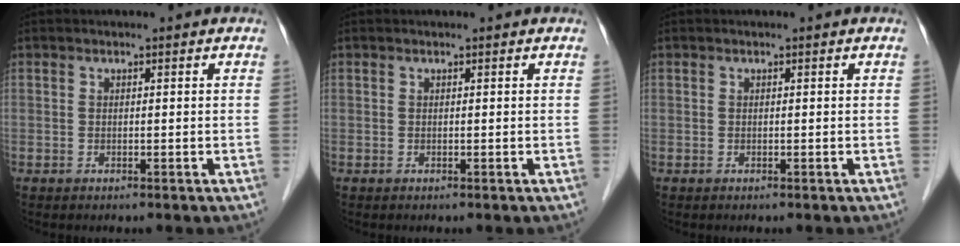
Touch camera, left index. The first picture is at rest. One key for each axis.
{"total": 0.0}
{"total": 0.0}